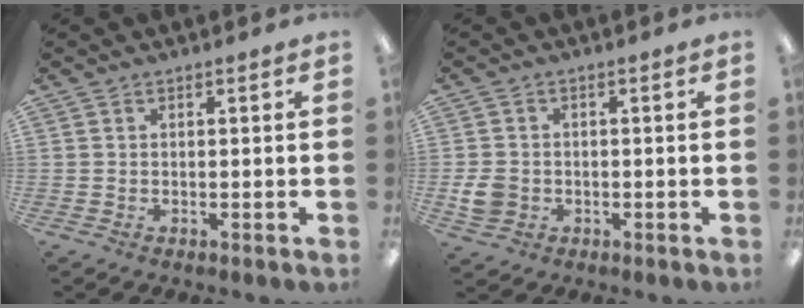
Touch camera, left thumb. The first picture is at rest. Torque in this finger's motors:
{"motor_torque": [-0.29, 0.51, 0.63, -0.15, 0.04]}